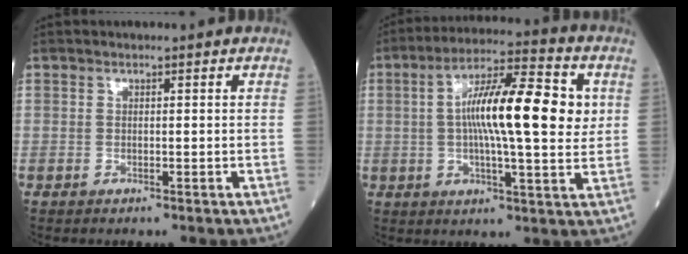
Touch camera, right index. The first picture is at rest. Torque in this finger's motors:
{"motor_torque": [1.62, 0.52, 0.86, 0.21]}